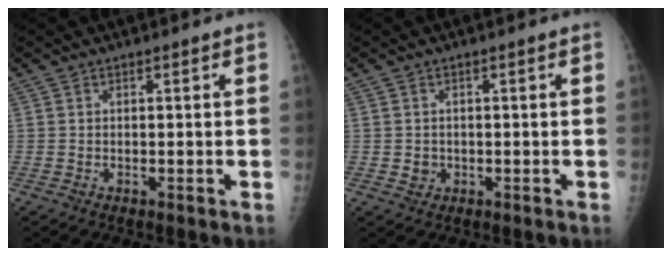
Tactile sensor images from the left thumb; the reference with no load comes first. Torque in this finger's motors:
{"motor_torque": [-0.19, 0.01, -0.08, -0.09, 0.00]}